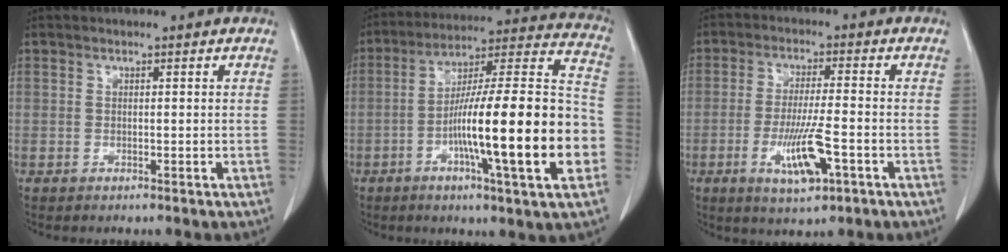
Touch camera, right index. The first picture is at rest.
{"total": 23.1, "force": [-6.0, 1.2, 22.3], "torque": [-0.306, 0.008, -0.097]}
{"total": 8.5, "force": [-3.2, 1.1, 7.8], "torque": [-0.145, -0.014, -0.052]}